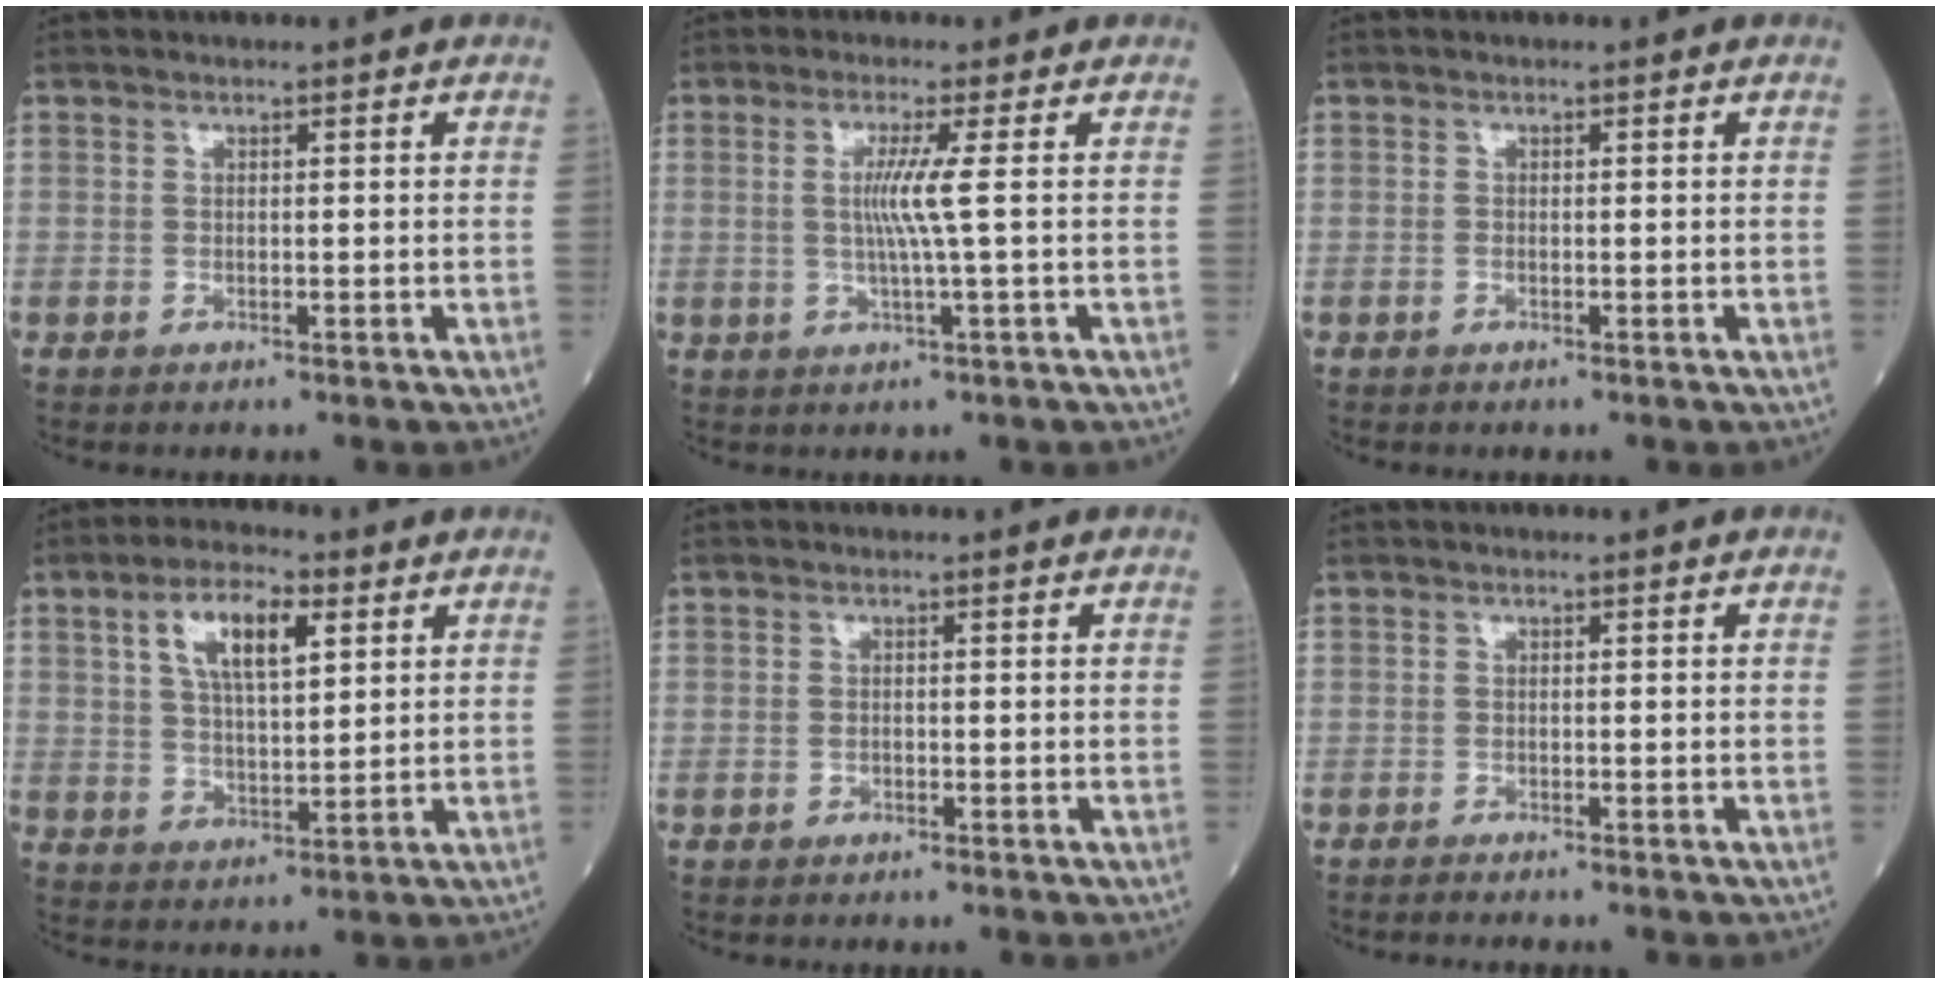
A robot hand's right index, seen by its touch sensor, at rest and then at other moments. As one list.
[{"total": 4.5, "force": [0.4, -1.3, 4.2], "torque": [-0.085, -0.006, 0.006]}, {"total": 0.0}, {"total": 9.2, "force": [3.8, 3.2, 7.7], "torque": [-0.144, 0.011, 0.069]}, {"total": 0.7, "force": [-0.4, 0.5, 0.4], "torque": [-0.007, 0.002, -0.004]}, {"total": 1.9, "force": [-1.7, -0.1, 0.8], "torque": [-0.015, -0.001, -0.022]}]